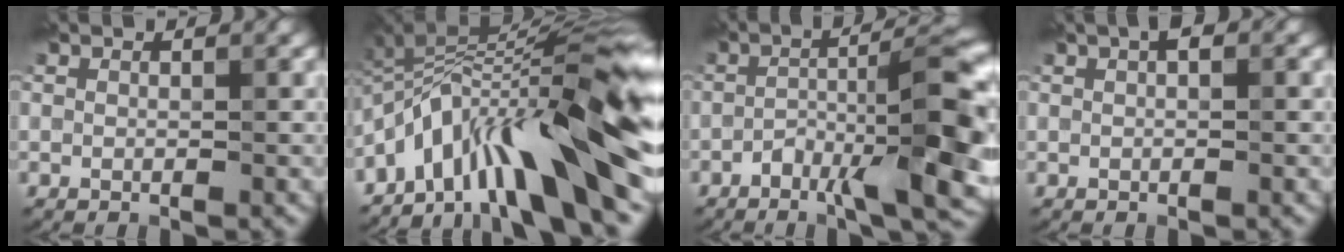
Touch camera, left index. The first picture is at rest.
{"total": 13.7, "force": [-5.3, 2.9, 12.3], "torque": [-0.198, 0.029, -0.078]}
{"total": 9.7, "force": [-4.0, 2.3, 8.5], "torque": [-0.126, 0.019, -0.067]}
{"total": 1.2, "force": [0.4, 0.3, 1.1], "torque": [-0.017, 0.005, 0.007]}